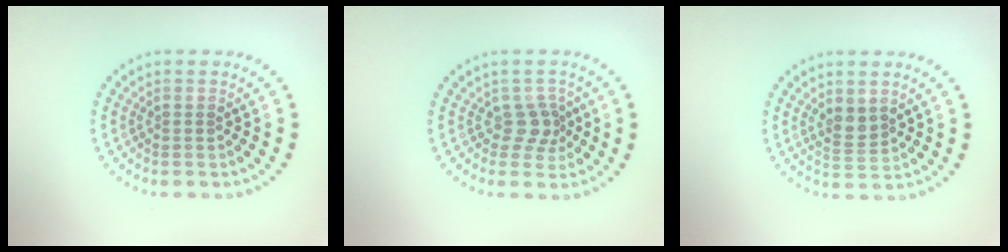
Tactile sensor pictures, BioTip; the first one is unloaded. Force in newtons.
{"total": 2.0, "press": 1.6, "slide": 1.3}
{"total": 1.9, "press": 1.7, "slide": 0.9}